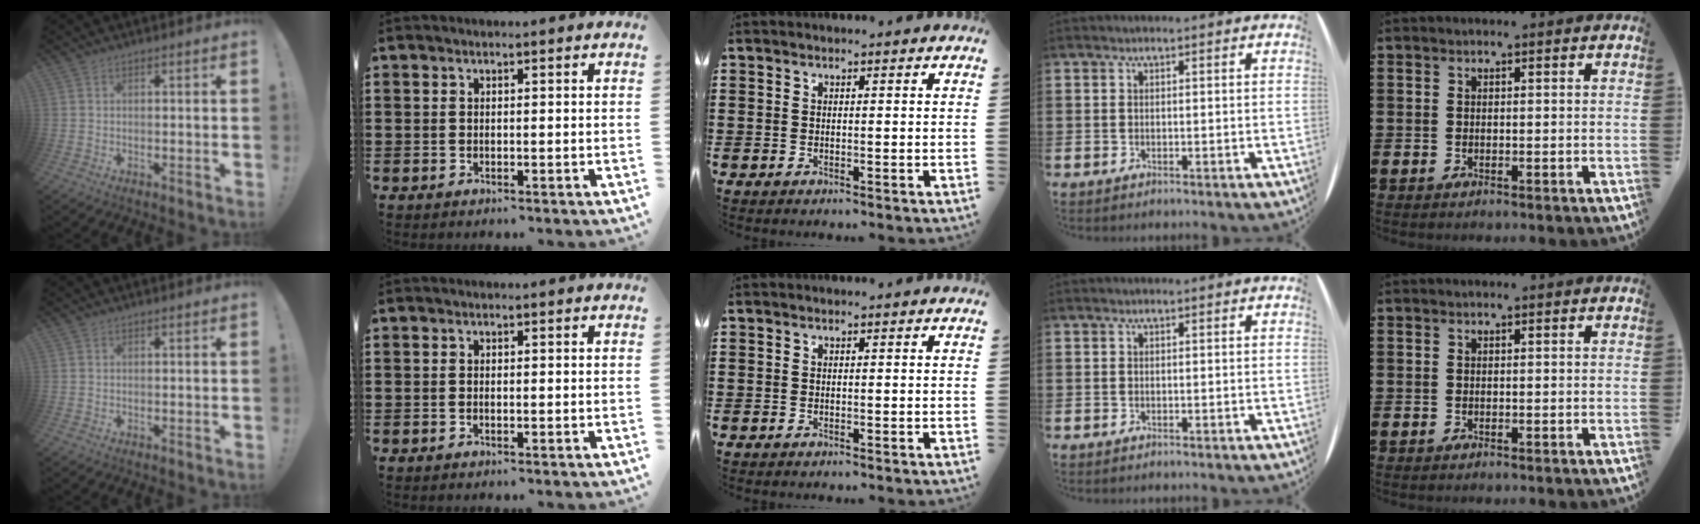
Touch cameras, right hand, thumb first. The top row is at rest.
{}